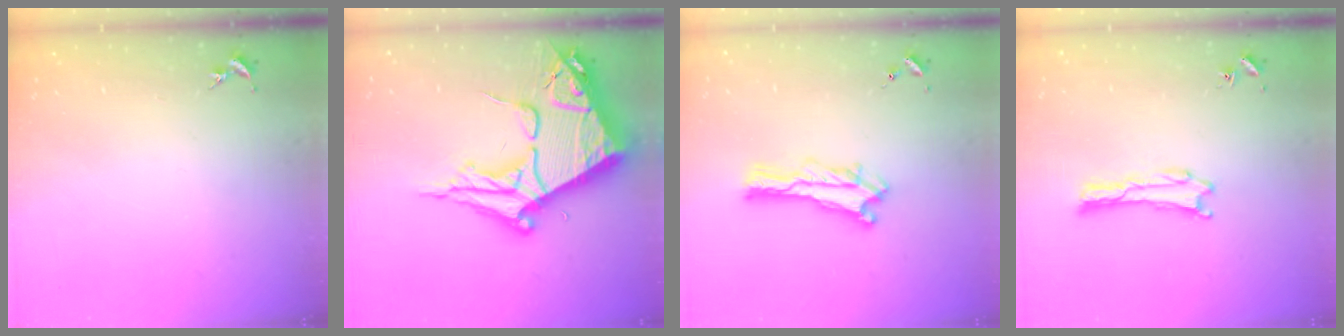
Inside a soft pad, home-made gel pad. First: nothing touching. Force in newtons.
{"total": 14.3, "press": 14.2, "slide": 1.4}
{"total": 1.2, "press": 1.2, "slide": 0.2}
{"total": 0.0}